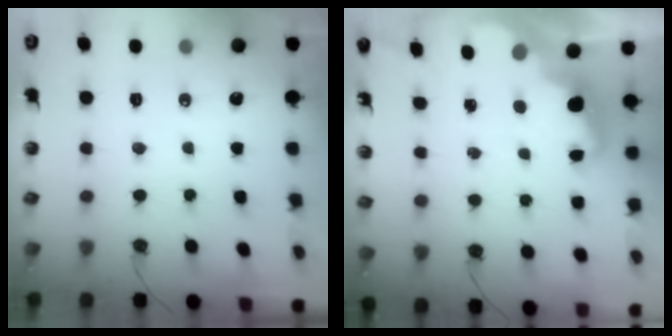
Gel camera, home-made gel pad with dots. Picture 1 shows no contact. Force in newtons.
{"total": 2.4, "press": 2.3, "slide": 0.7}